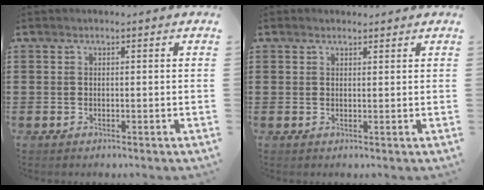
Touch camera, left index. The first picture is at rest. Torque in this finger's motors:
{"motor_torque": [2.14, 0.00, 0.23, 0.03]}